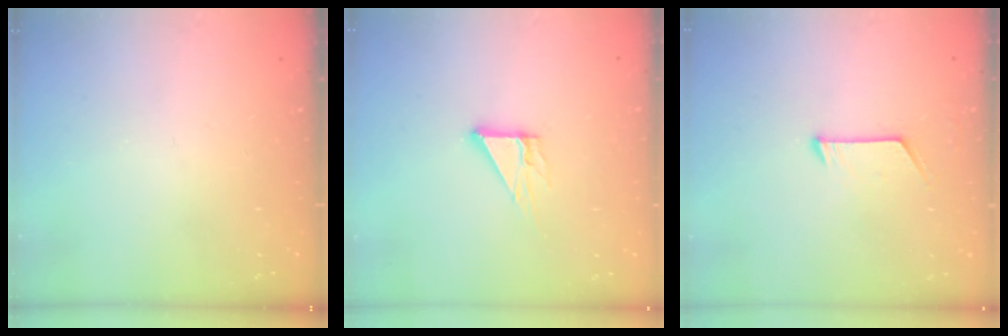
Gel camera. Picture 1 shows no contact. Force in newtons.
{"total": 5.5, "press": 5.5, "slide": 0.3}
{"total": 6.3, "press": 6.3, "slide": 0.5}